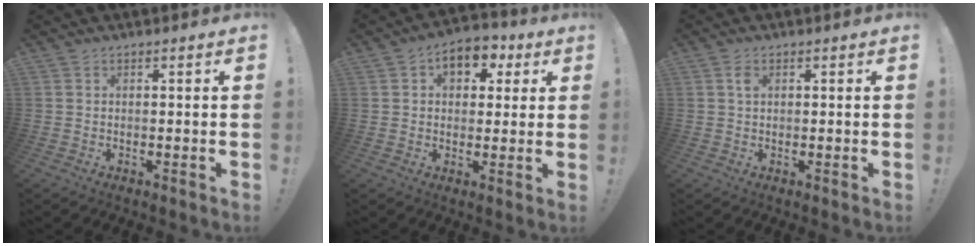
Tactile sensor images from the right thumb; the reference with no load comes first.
{"total": 8.3, "force": [2.9, 6.0, 5.0], "torque": [-0.065, -0.006, 0.053]}
{"total": 1.9, "force": [0.7, 1.1, 1.3], "torque": [-0.016, -0.001, 0.010]}